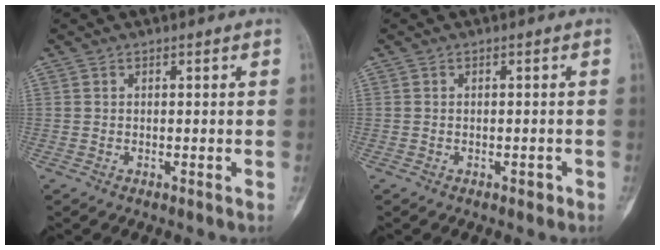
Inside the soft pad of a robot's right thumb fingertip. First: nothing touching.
{"total": 1.0, "force": [-0.6, 0.6, 0.6], "torque": [-0.006, 0.005, -0.008]}